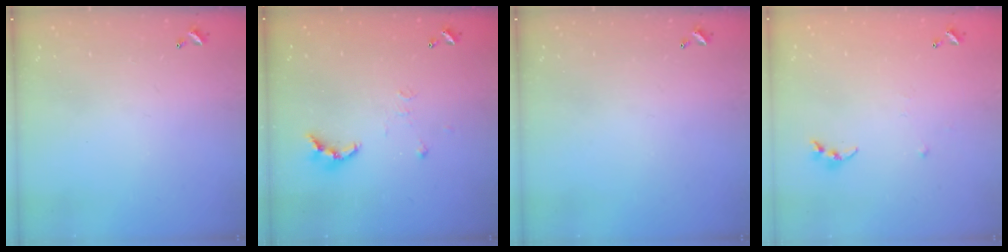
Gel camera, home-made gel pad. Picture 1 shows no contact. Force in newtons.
{"total": 7.7, "press": 7.6, "slide": 0.6}
{"total": 0.0}
{"total": 5.4, "press": 5.4, "slide": 0.6}